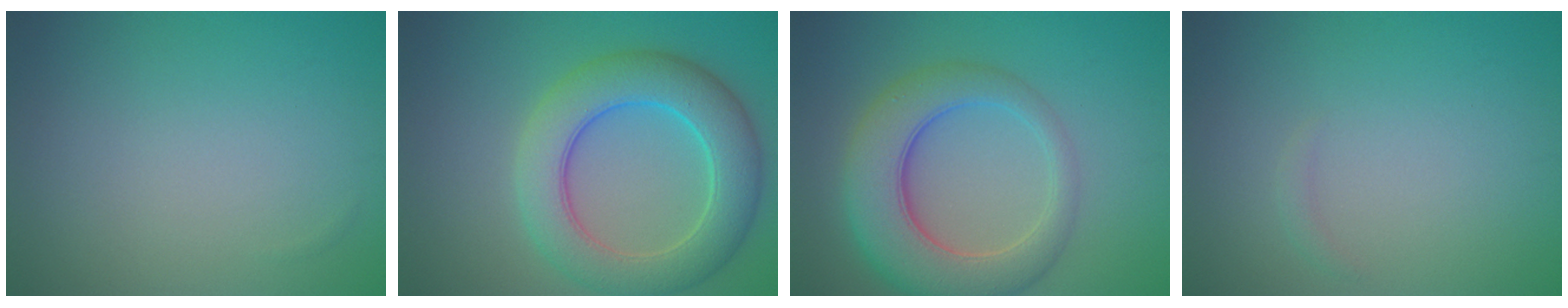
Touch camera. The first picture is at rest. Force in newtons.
{"total": 7.7, "press": 7.7, "slide": 0.2}
{"total": 7.8, "press": 7.8, "slide": 0.4}
{"total": 0.7, "press": 0.7, "slide": 0.0}